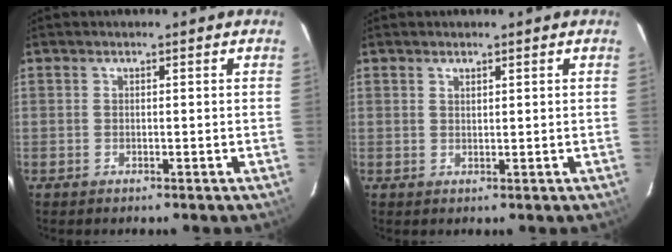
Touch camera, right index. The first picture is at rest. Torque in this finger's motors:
{"motor_torque": [-0.24, 0.08, -0.04, 0.00]}